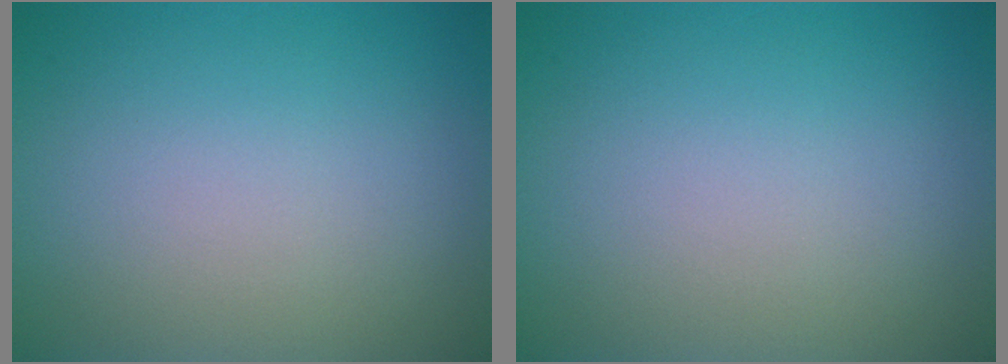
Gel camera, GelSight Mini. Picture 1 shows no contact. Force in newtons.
{"total": 0.0}